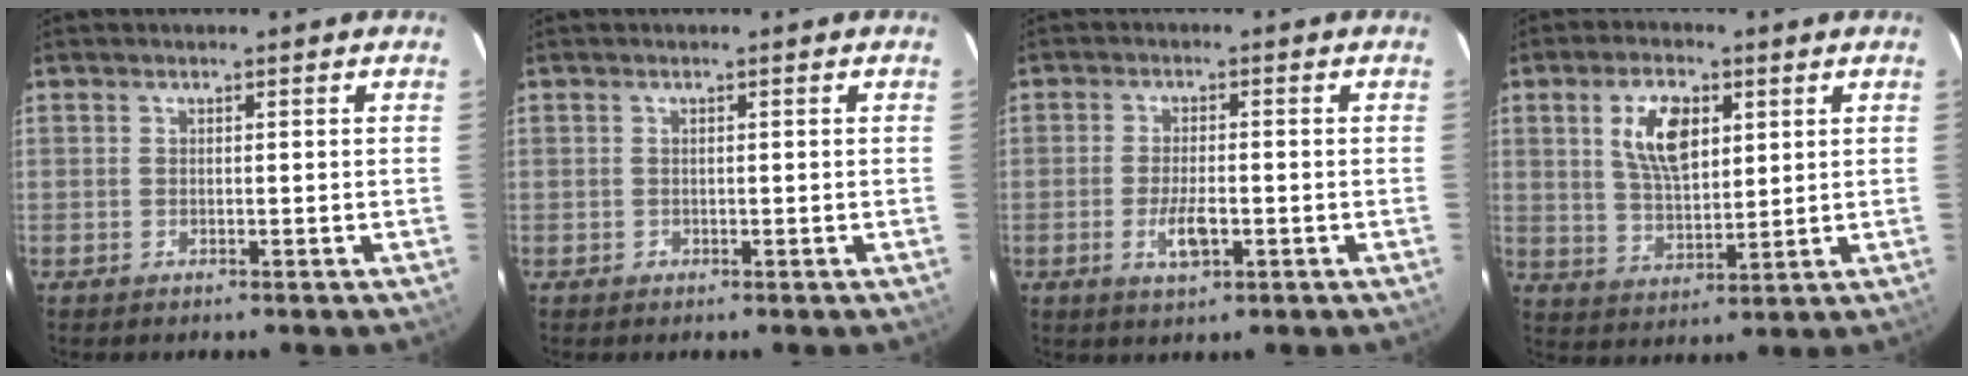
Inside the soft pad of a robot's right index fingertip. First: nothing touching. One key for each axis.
{"total": 0.7, "fx": -0.2, "fy": 0.6, "fz": 0.0, "tx": 0.003, "ty": 0.001, "tz": -0.002}
{"total": 5.0, "fx": -1.7, "fy": 1.8, "fz": 4.3, "tx": -0.090, "ty": -0.006, "tz": -0.030}
{"total": 9.6, "fx": 3.4, "fy": 4.7, "fz": 7.6, "tx": -0.144, "ty": 0.009, "tz": 0.067}